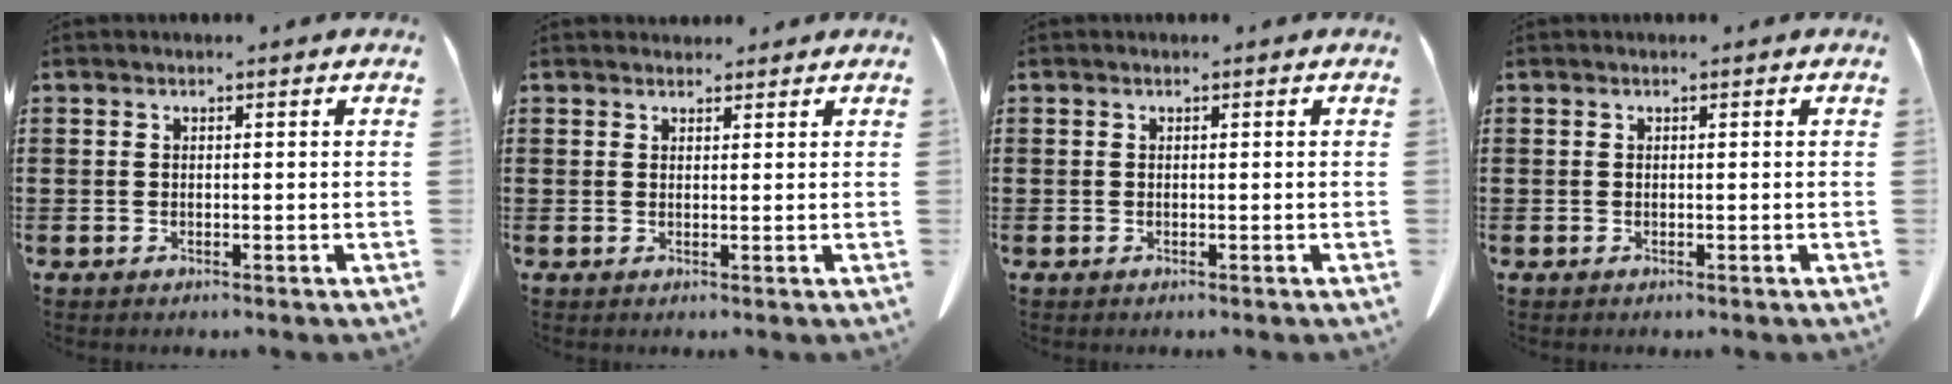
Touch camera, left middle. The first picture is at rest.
{"total": 1.7, "force": [1.6, 0.6, 0.1], "torque": [-0.007, 0.001, 0.032]}
{"total": 0.0}
{"total": 0.0}